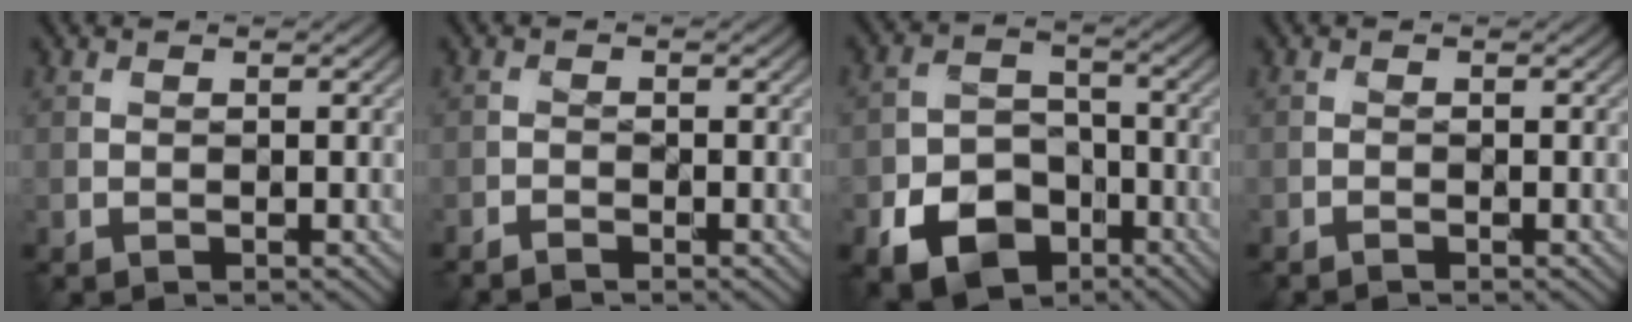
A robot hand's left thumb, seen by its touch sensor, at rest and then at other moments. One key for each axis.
{"total": 1.2, "fx": -1.2, "fy": 0.0, "fz": 0.3, "tx": -0.008, "ty": -0.001, "tz": -0.027}
{"total": 9.0, "fx": -4.9, "fy": 6.1, "fz": 4.4, "tx": -0.091, "ty": -0.019, "tz": -0.092}
{"total": 0.6, "fx": -0.5, "fy": 0.0, "fz": 0.2, "tx": -0.003, "ty": 0.001, "tz": -0.014}